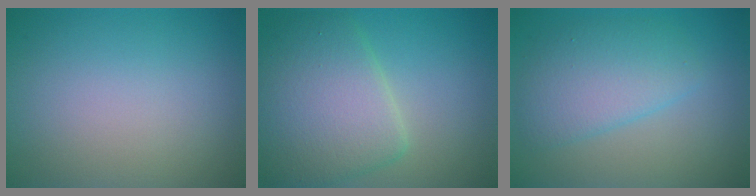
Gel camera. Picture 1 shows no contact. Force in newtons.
{"total": 7.1, "press": 7.1, "slide": 0.2}
{"total": 4.3, "press": 4.3, "slide": 0.1}